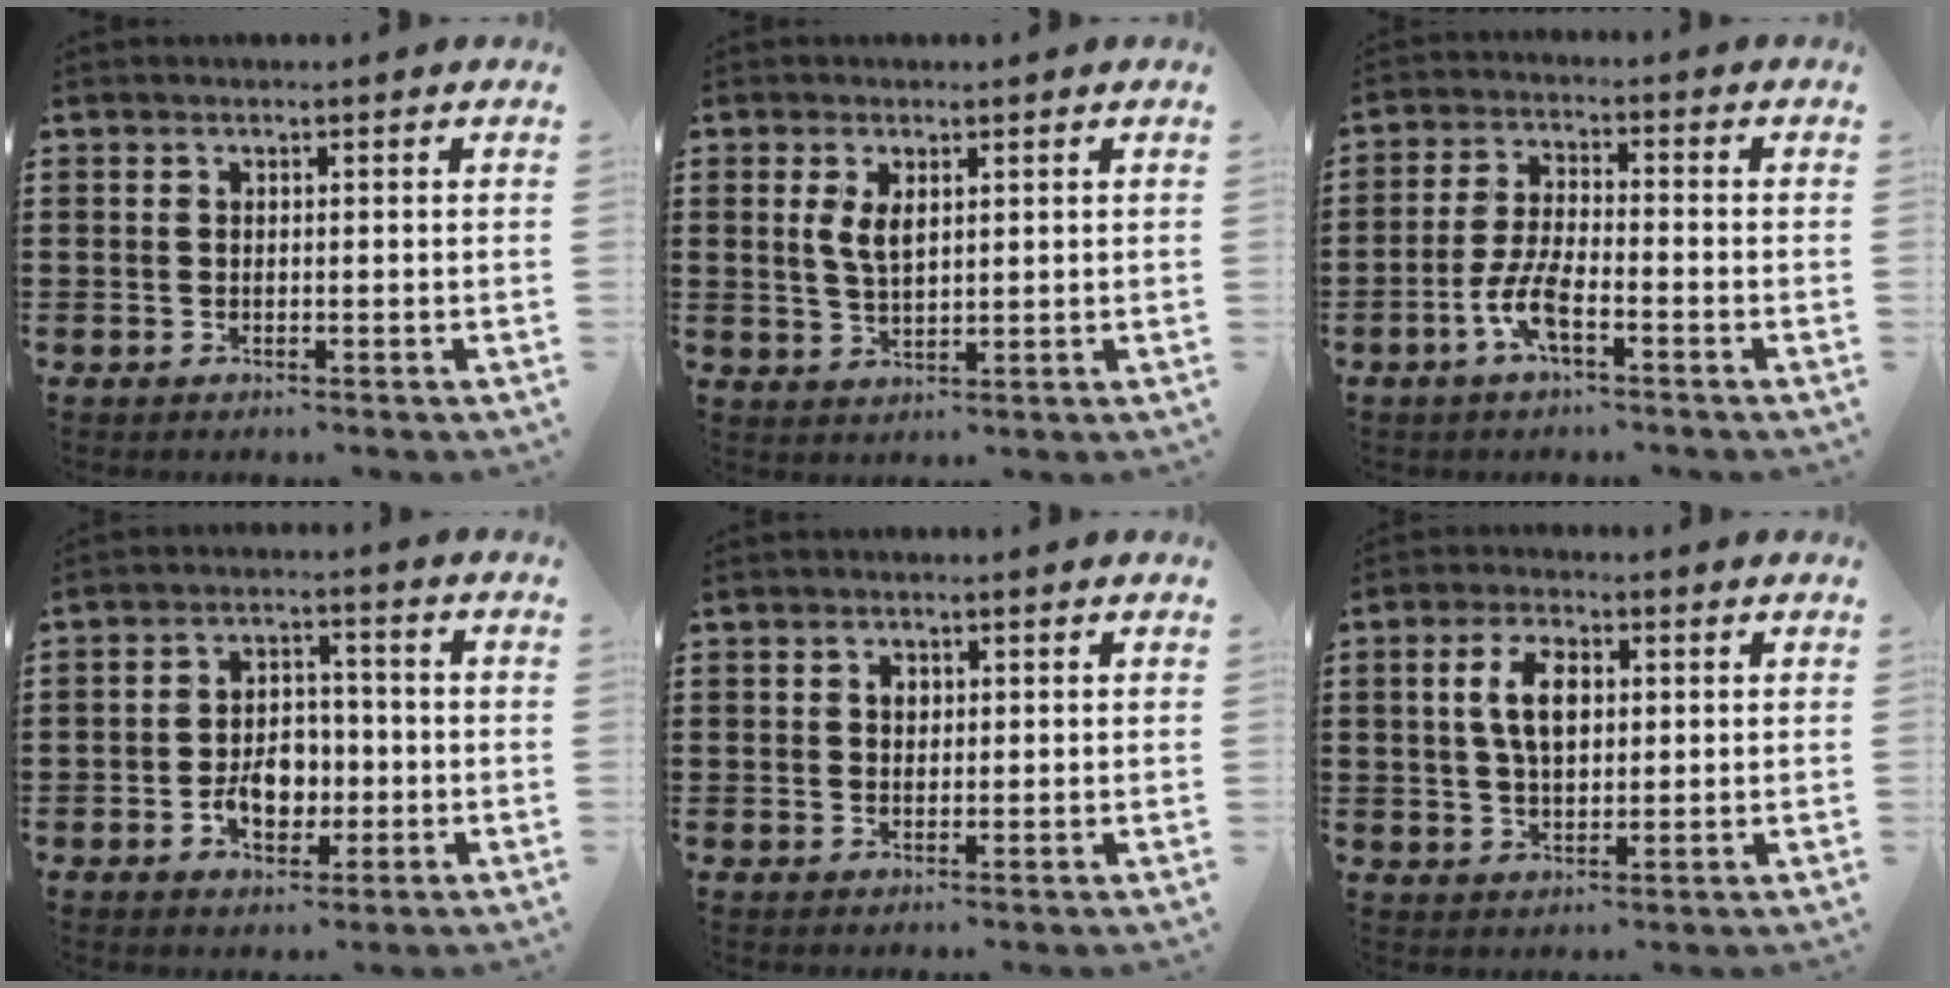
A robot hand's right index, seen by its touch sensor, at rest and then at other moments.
{"total": 3.5, "force": [1.1, 1.6, 2.9], "torque": [-0.062, 0.005, 0.018]}
{"total": 6.3, "force": [-3.1, 1.7, 5.2], "torque": [-0.127, -0.010, -0.064]}
{"total": 6.2, "force": [-1.9, 4.3, 4.1], "torque": [-0.057, -0.002, -0.039]}
{"total": 1.4, "force": [0.5, 1.1, 0.8], "torque": [-0.017, 0.007, 0.008]}
{"total": 6.5, "force": [1.2, 3.4, 5.3], "torque": [-0.112, 0.007, 0.015]}